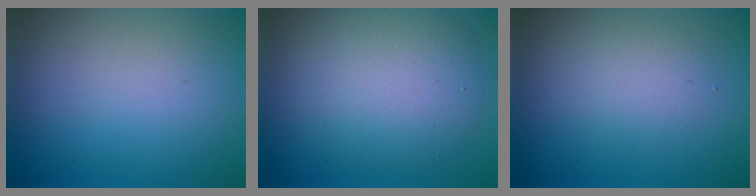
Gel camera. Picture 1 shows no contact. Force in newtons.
{"total": 6.2, "press": 6.1, "slide": 0.5}
{"total": 2.3, "press": 2.3, "slide": 0.1}